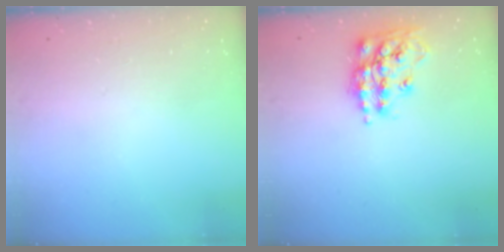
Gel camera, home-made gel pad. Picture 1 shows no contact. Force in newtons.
{"total": 14.8, "press": 14.7, "slide": 1.5}